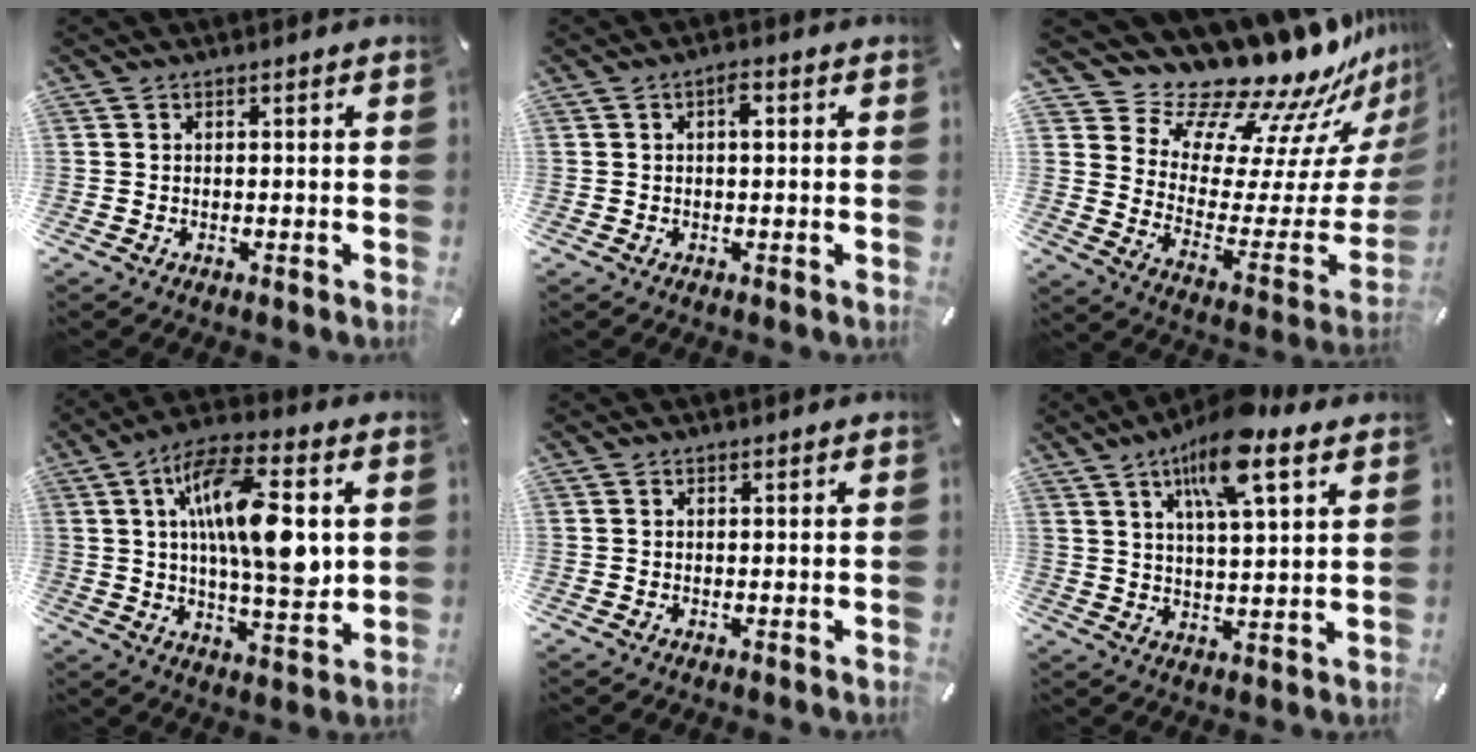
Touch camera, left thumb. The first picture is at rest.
{"total": 2.4, "force": [0.5, 1.0, 2.1], "torque": [-0.028, 0.002, 0.002]}
{"total": 21.4, "force": [20.0, 6.4, 4.4], "torque": [-0.065, -0.195, 0.343]}
{"total": 18.0, "force": [4.0, 6.7, 16.2], "torque": [-0.281, -0.003, 0.061]}
{"total": 0.0}
{"total": 13.6, "force": [8.7, 3.8, 9.8], "torque": [-0.166, -0.027, 0.146]}